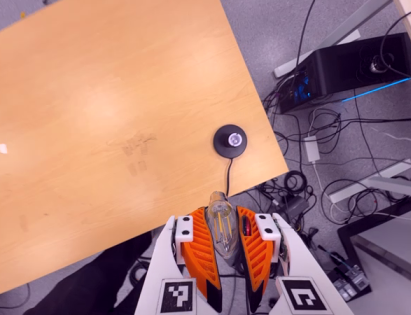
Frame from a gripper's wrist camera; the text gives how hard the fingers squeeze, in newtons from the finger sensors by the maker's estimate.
{"total": 19.2, "left": 23.8, "right": 14.5}